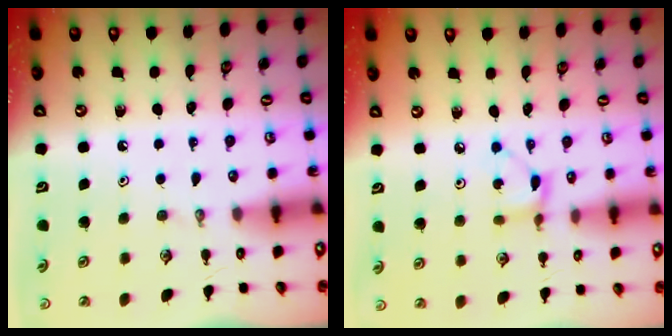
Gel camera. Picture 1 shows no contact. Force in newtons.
{"total": 2.7, "press": 2.7, "slide": 0.2}